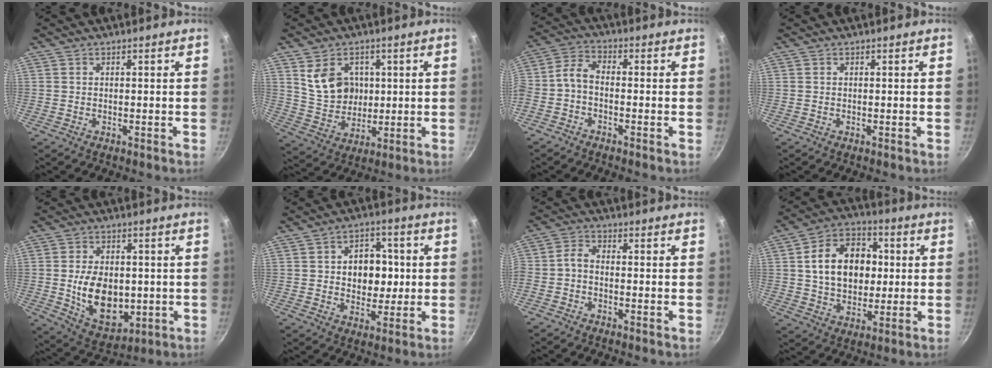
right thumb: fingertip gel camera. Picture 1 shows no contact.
{"total": 10.2, "force": [2.9, 8.0, 5.7], "torque": [-0.076, -0.019, 0.066]}
{"total": 4.9, "force": [-1.8, 2.5, 3.8], "torque": [-0.091, 0.032, -0.050]}
{"total": 0.0}
{"total": 13.7, "force": [-0.9, 9.2, 10.2], "torque": [-0.141, -0.010, 0.002]}
{"total": 9.7, "force": [0.9, 7.4, 6.2], "torque": [-0.047, 0.003, 0.010]}
{"total": 3.1, "force": [-1.6, 1.5, 2.2], "torque": [-0.056, 0.022, -0.042]}
{"total": 15.8, "force": [2.0, 11.7, 10.4], "torque": [-0.133, 0.017, 0.027]}